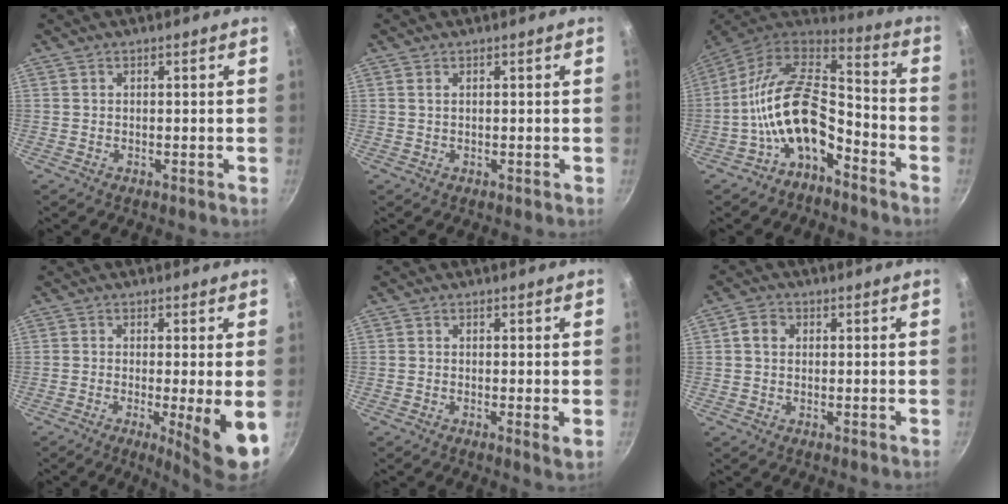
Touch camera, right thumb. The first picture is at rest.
{"total": 0.6, "force": [0.3, 0.4, 0.5], "torque": [-0.009, 0.000, 0.005]}
{"total": 16.2, "force": [-6.4, 8.9, 11.9], "torque": [-0.195, 0.068, -0.133]}
{"total": 8.0, "force": [-1.7, 0.7, 7.8], "torque": [-0.118, -0.011, -0.022]}
{"total": 2.0, "force": [-0.2, 0.3, 2.0], "torque": [-0.033, -0.008, -0.006]}
{"total": 3.2, "force": [0.6, 2.7, 1.8], "torque": [-0.024, 0.006, 0.003]}